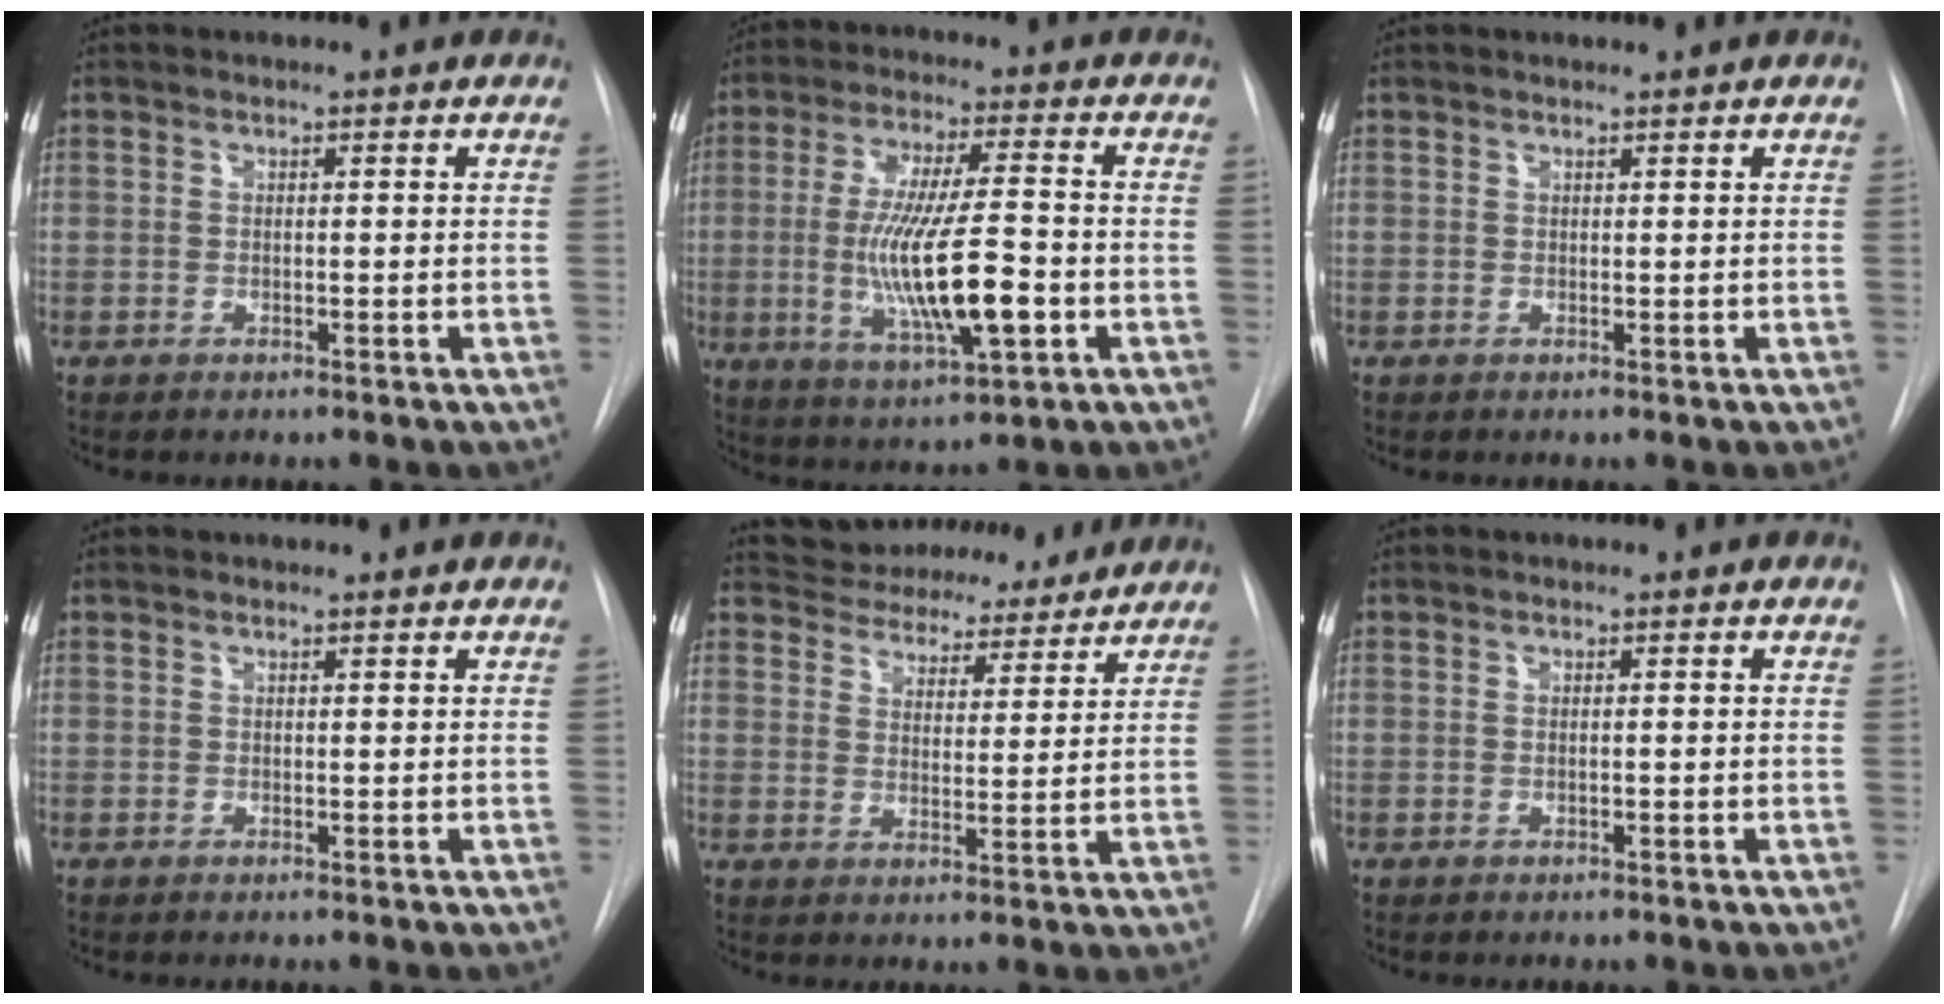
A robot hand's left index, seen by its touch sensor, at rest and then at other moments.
{"total": 14.6, "force": [-2.8, 2.4, 14.1], "torque": [-0.266, -0.011, -0.043]}
{"total": 0.6, "force": [0.5, -0.1, 0.0], "torque": [-0.001, 0.002, 0.010]}
{"total": 0.0}
{"total": 14.0, "force": [13.0, 4.4, 2.8], "torque": [-0.038, 0.013, 0.180]}
{"total": 0.6, "force": [-0.2, 0.1, 0.5], "torque": [-0.012, -0.001, 0.000]}